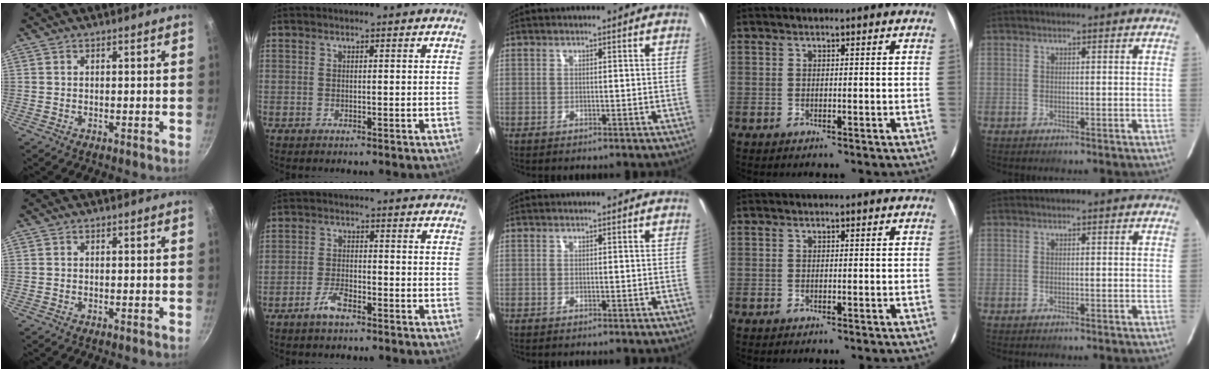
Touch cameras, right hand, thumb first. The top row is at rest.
{"index": {"total": 4.2, "force": [-2.9, 1.4, 2.6], "torque": [-0.062, 0.000, -0.055]}}